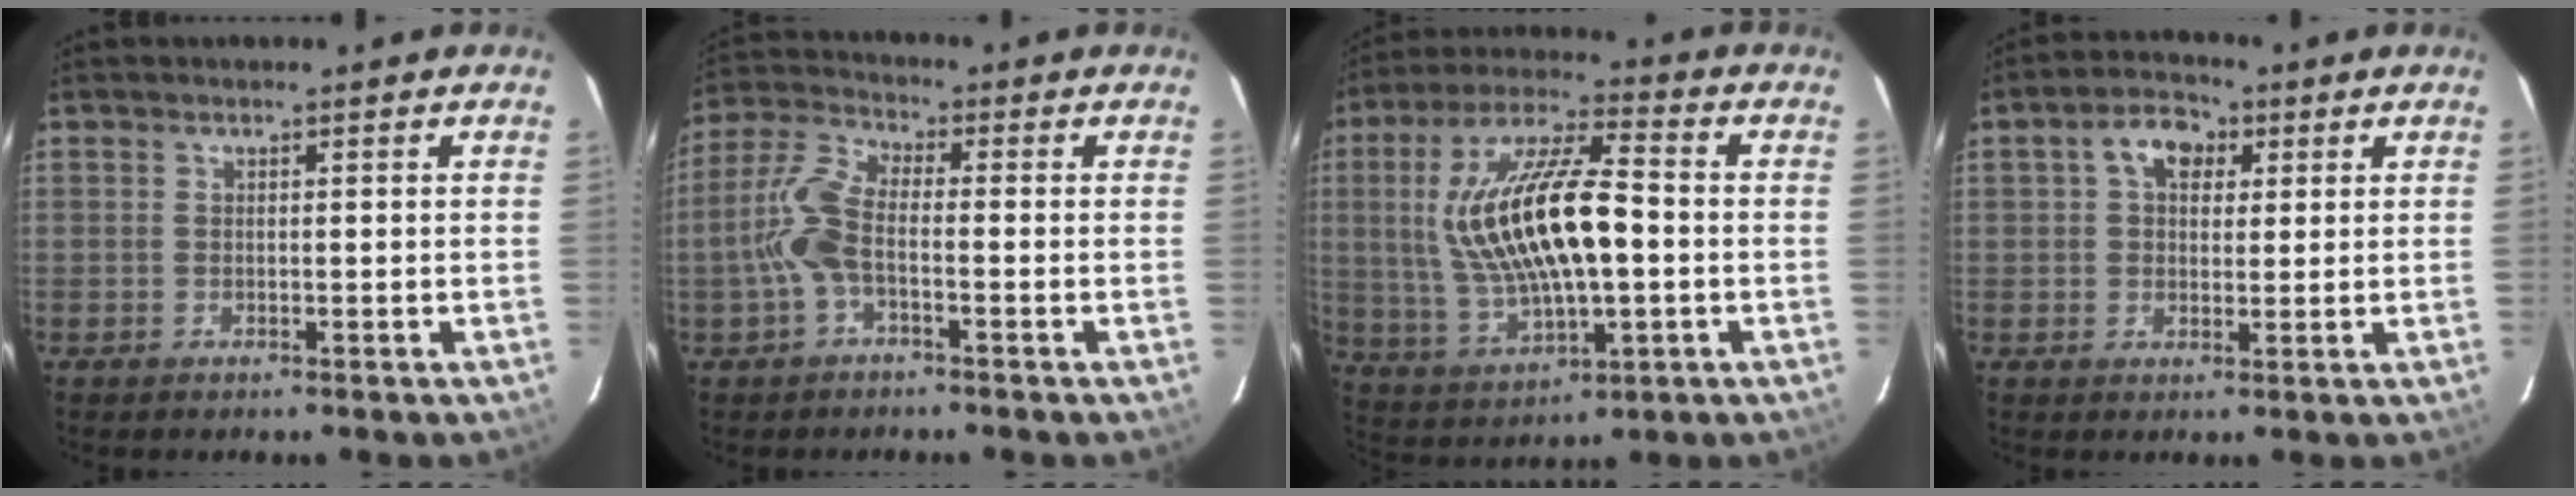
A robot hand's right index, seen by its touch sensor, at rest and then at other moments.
{"total": 7.8, "force": [-2.1, 3.0, 6.9], "torque": [-0.161, 0.013, -0.046]}
{"total": 19.7, "force": [0.4, 7.4, 18.2], "torque": [-0.357, 0.009, 0.021]}
{"total": 6.1, "force": [2.1, 4.3, 3.7], "torque": [-0.061, 0.022, 0.034]}